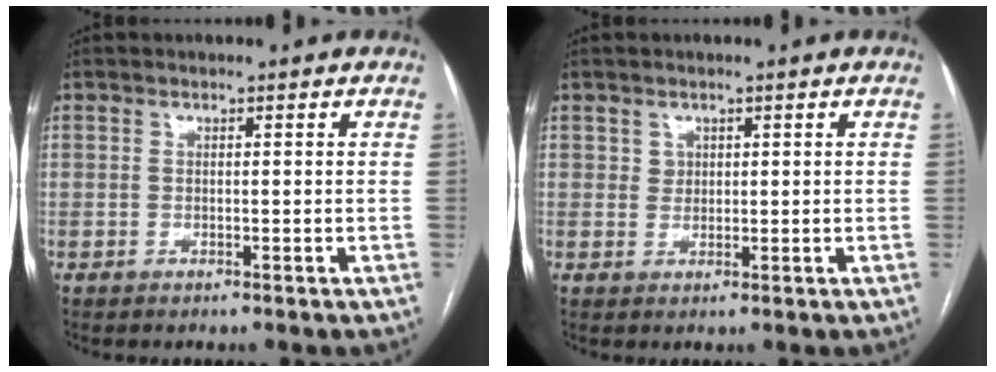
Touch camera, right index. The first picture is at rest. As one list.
[{"total": 1.4, "force": [0.6, 1.2, 0.2], "torque": [0.004, -0.001, 0.009]}]